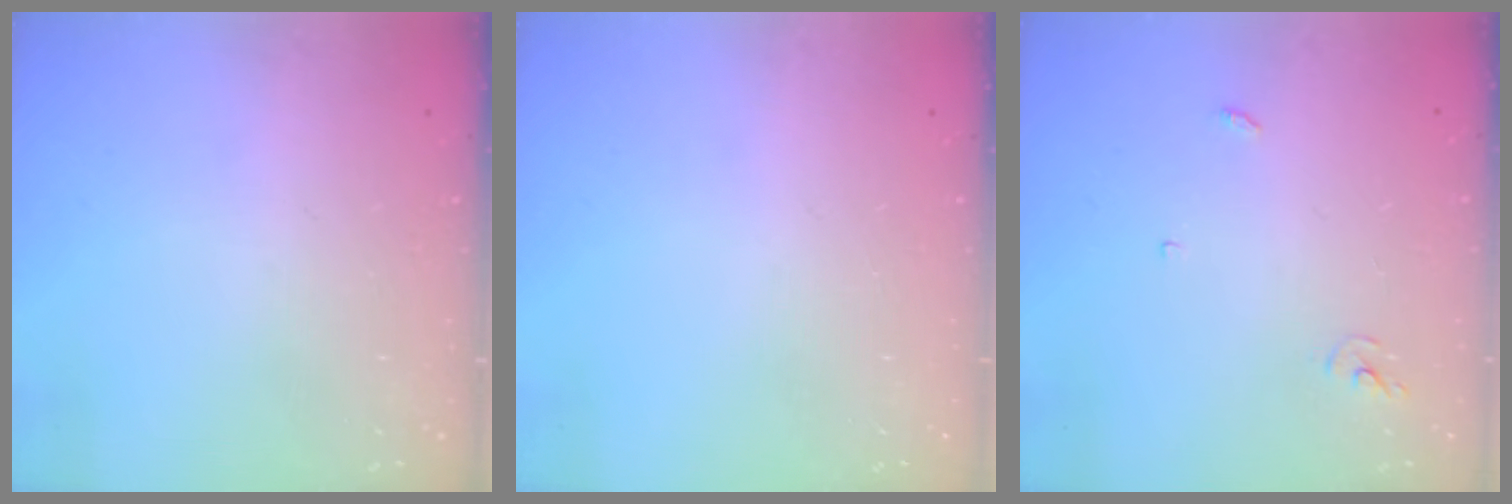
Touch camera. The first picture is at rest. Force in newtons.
{"total": 0.0}
{"total": 3.0, "press": 3.0, "slide": 0.2}